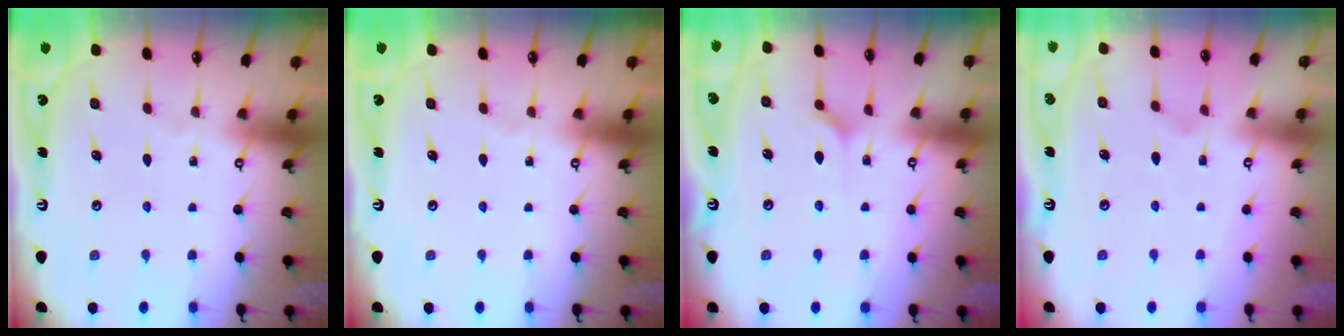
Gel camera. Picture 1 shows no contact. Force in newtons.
{"total": 0.0}
{"total": 3.7, "press": 3.7, "slide": 0.4}
{"total": 1.2, "press": 0.4, "slide": 1.1}